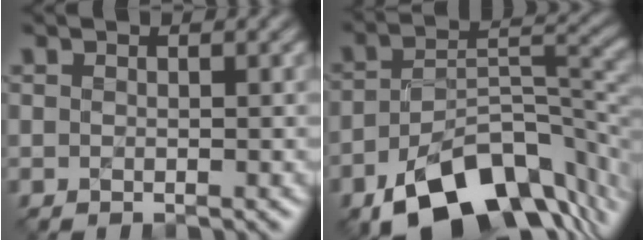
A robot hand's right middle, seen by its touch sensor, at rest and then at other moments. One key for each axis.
{"total": 12.7, "fx": -7.4, "fy": 6.4, "fz": 8.0, "tx": -0.124, "ty": -0.005, "tz": -0.129}